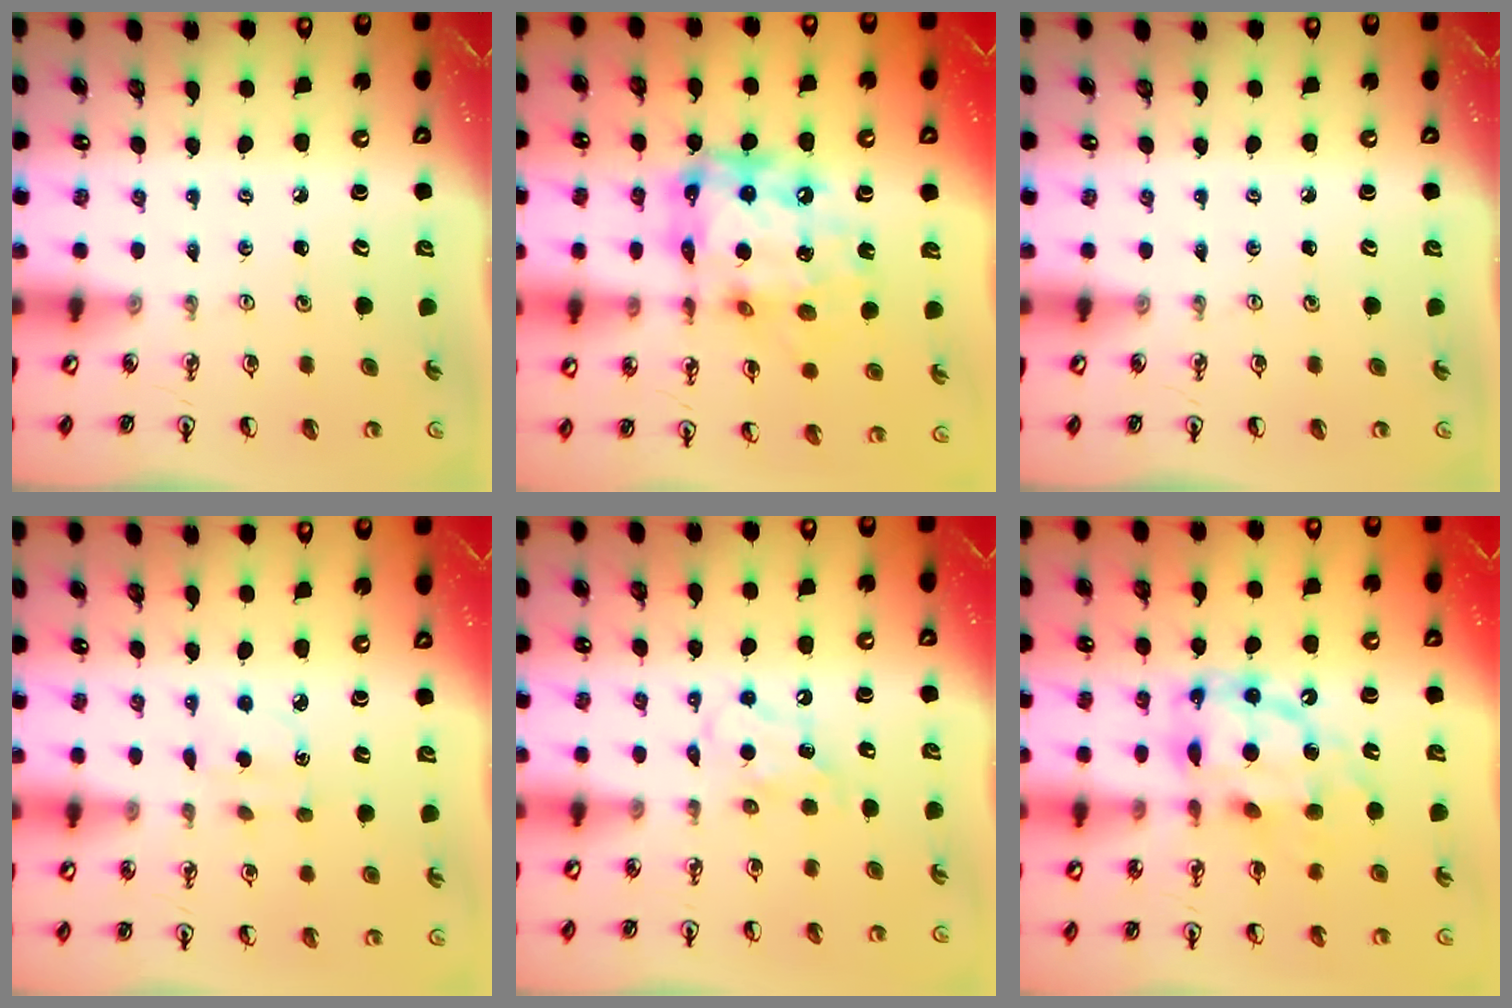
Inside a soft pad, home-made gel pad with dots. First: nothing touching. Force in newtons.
{"total": 19.4, "press": 19.3, "slide": 1.6}
{"total": 0.0}
{"total": 3.2, "press": 3.1, "slide": 0.5}
{"total": 5.3, "press": 5.2, "slide": 0.5}
{"total": 14.3, "press": 14.2, "slide": 1.3}